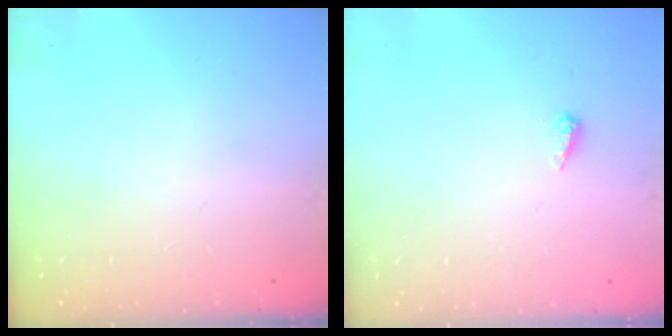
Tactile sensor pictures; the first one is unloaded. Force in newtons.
{"total": 6.0, "press": 6.0, "slide": 0.6}